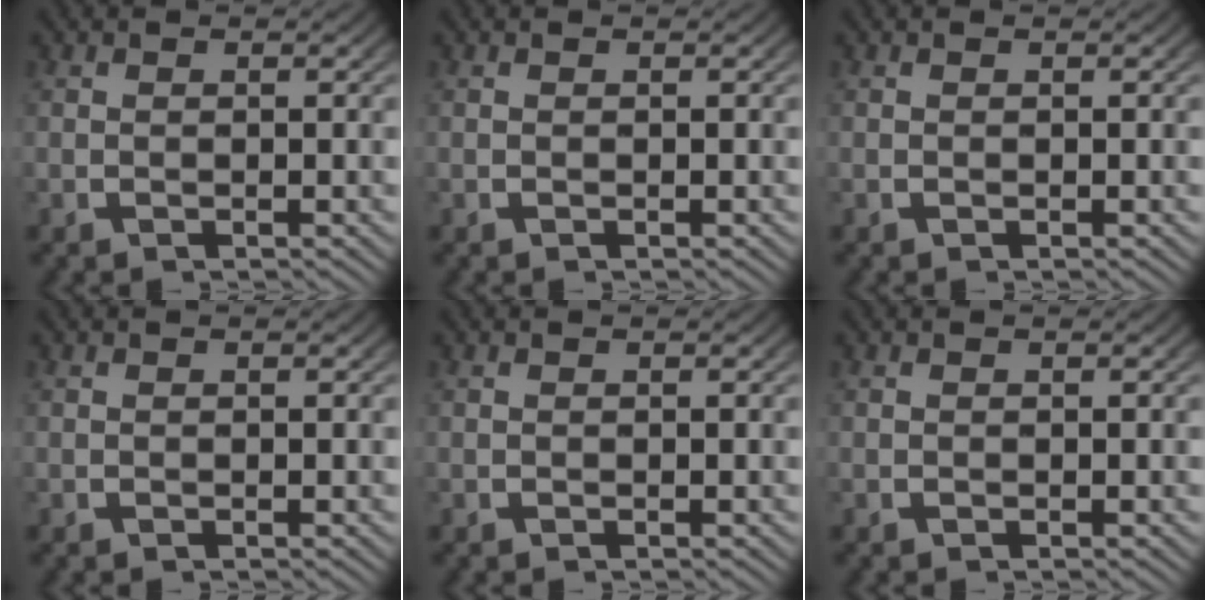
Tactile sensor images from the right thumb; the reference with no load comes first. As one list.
[{"total": 0.0}, {"total": 0.0}, {"total": 0.0}, {"total": 0.0}, {"total": 0.0}]